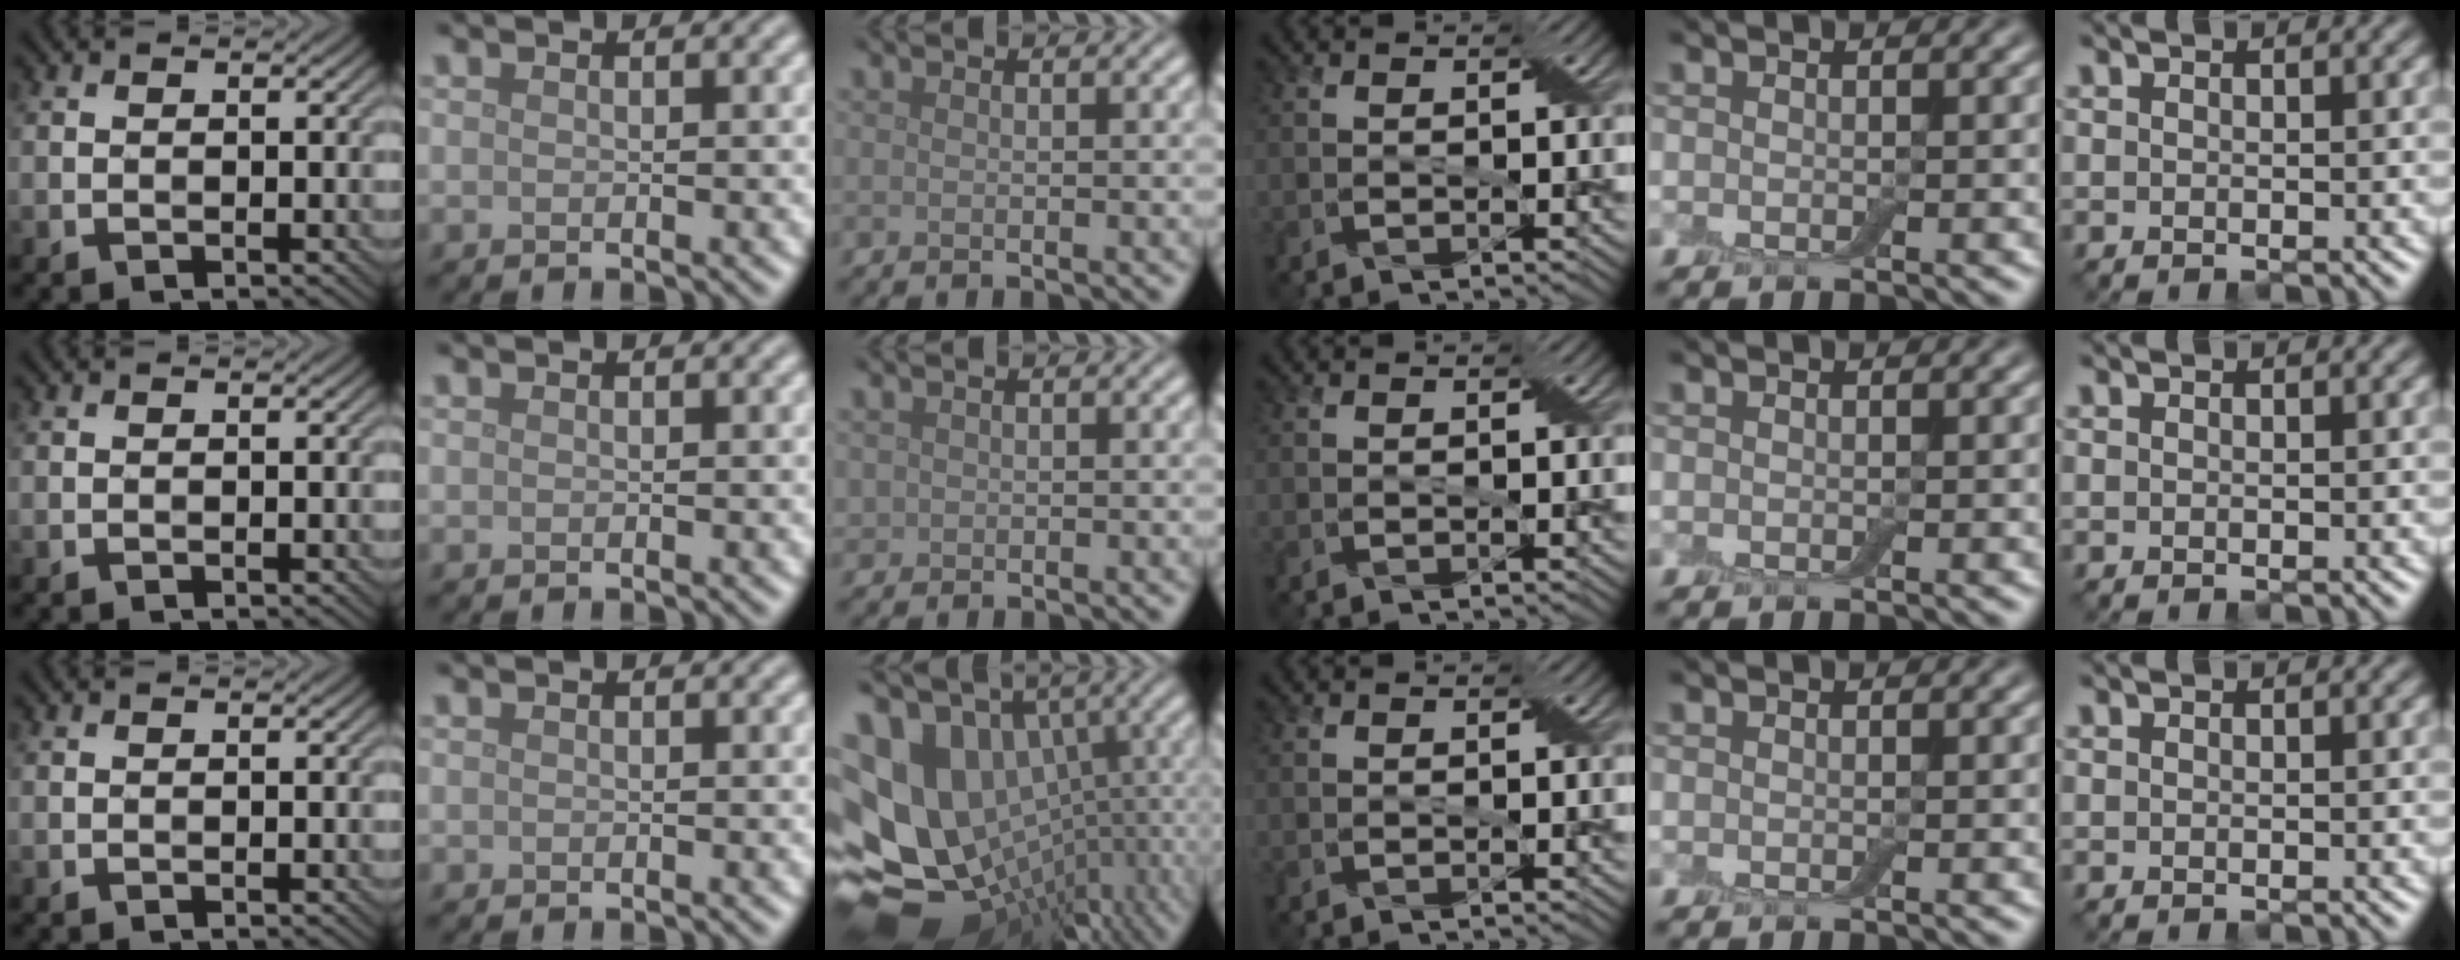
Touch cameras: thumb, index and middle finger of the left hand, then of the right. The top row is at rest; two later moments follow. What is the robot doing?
{"motion": "press", "object": "electronic device side button"}